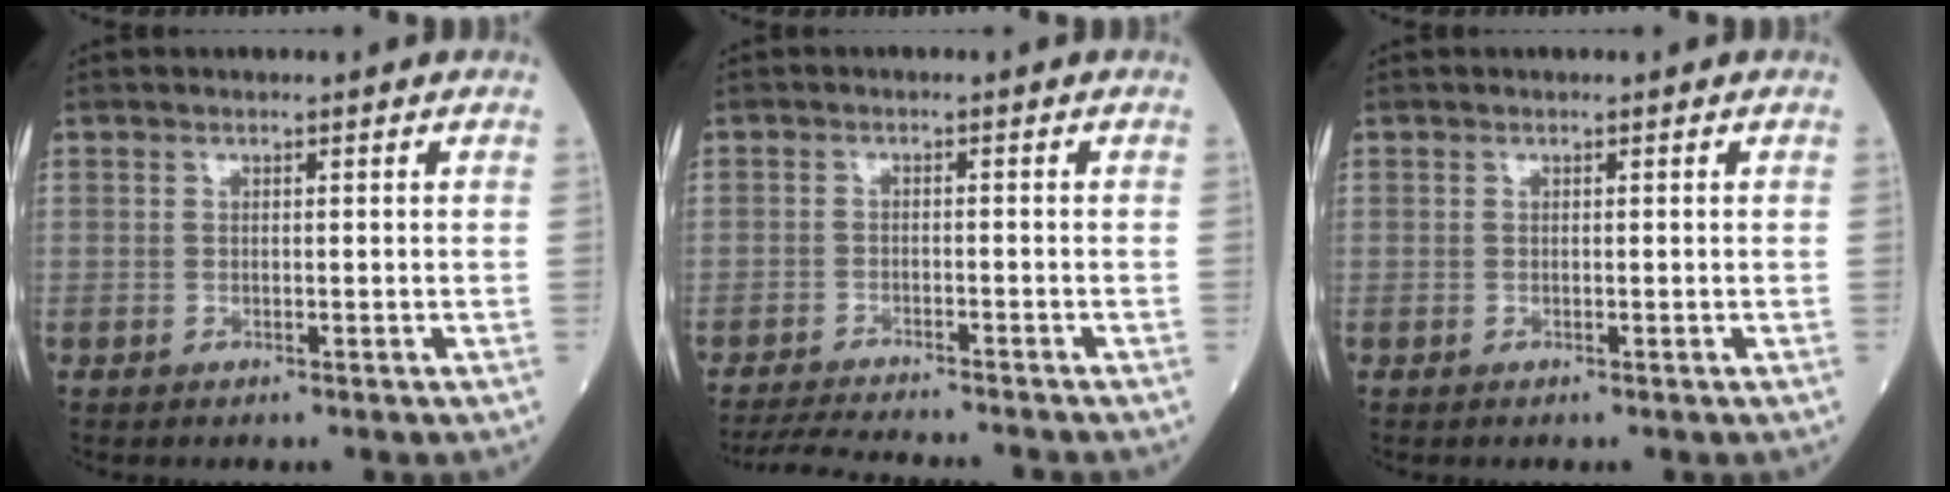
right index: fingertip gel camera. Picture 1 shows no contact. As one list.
[{"total": 8.9, "force": [-8.3, 0.3, 3.0], "torque": [-0.045, -0.014, -0.128]}, {"total": 0.0}]